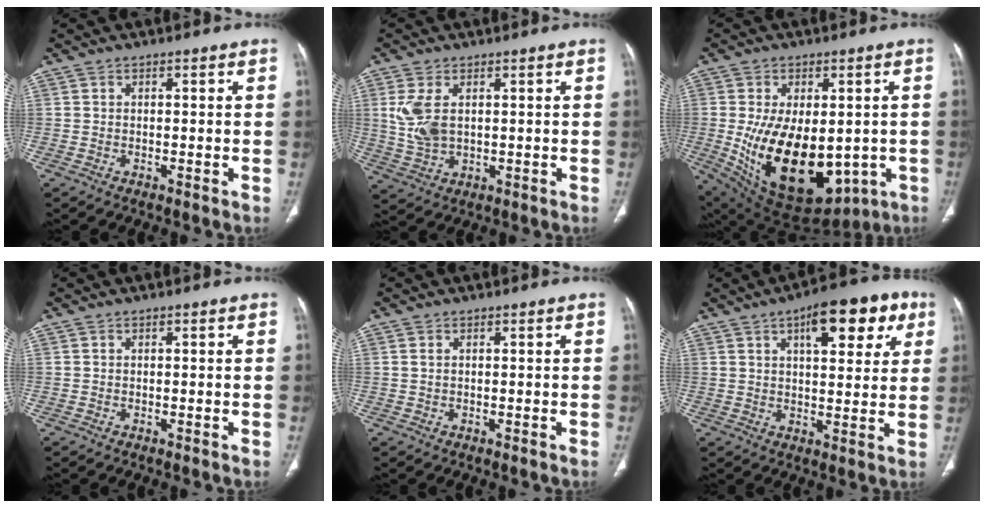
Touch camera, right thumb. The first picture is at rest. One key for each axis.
{"total": 7.0, "fx": 1.6, "fy": 4.1, "fz": 5.5, "tx": -0.126, "ty": -0.004, "tz": 0.041}
{"total": 23.0, "fx": -3.7, "fy": 13.4, "fz": 18.3, "tx": -0.310, "ty": -0.022, "tz": -0.016}
{"total": 0.0}
{"total": 0.6, "fx": 0.3, "fy": 0.3, "fz": 0.5, "tx": -0.013, "ty": 0.005, "tz": 0.007}
{"total": 15.1, "fx": 6.9, "fy": 6.3, "fz": 11.8, "tx": -0.119, "ty": -0.007, "tz": 0.089}